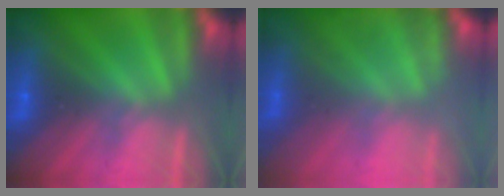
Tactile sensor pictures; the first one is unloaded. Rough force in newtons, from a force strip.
{"total": 2.2}